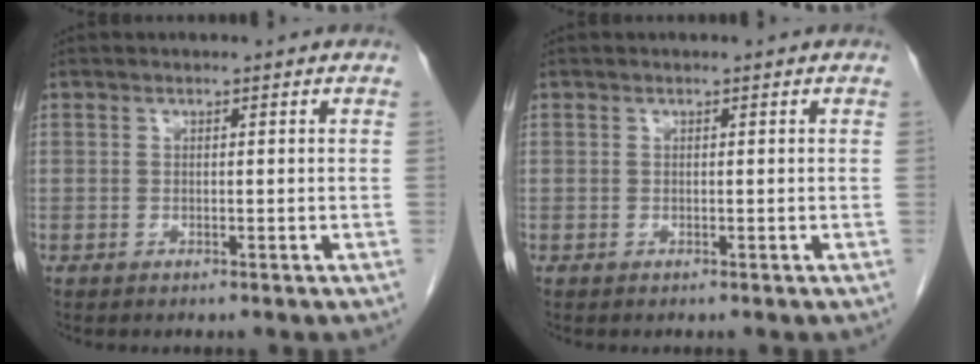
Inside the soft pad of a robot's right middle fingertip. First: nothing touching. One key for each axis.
{"total": 0.0}